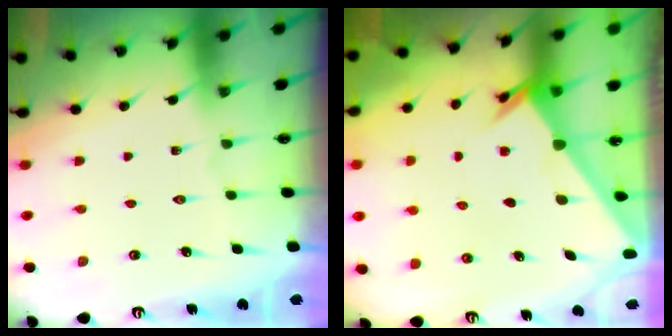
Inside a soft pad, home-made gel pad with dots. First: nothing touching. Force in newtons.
{"total": 2.4, "press": 2.3, "slide": 0.2}